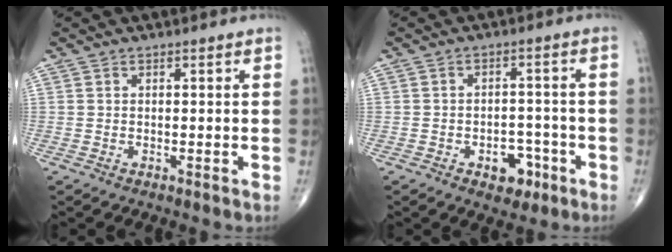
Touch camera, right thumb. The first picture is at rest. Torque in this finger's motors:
{"motor_torque": [0.80, 0.54, 0.39, -0.54, 0.11]}